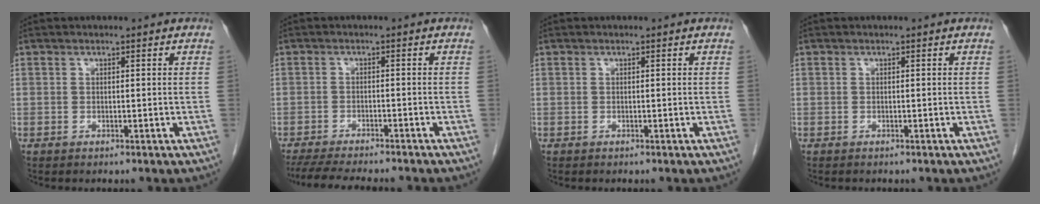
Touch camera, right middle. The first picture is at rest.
{"total": 12.4, "force": [-11.0, 1.5, 5.5], "torque": [-0.082, -0.019, -0.155]}
{"total": 0.0}
{"total": 0.5, "force": [-0.4, 0.3, -0.1], "torque": [-0.001, 0.002, -0.008]}